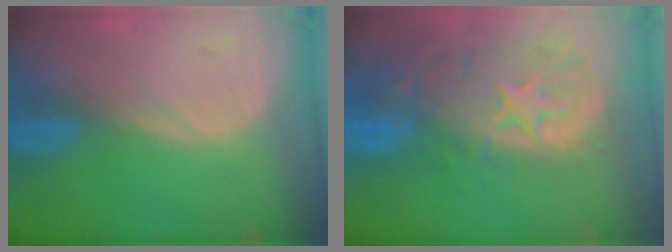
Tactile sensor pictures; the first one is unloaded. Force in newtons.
{"total": 13.7, "press": 11.3, "slide": 7.9}